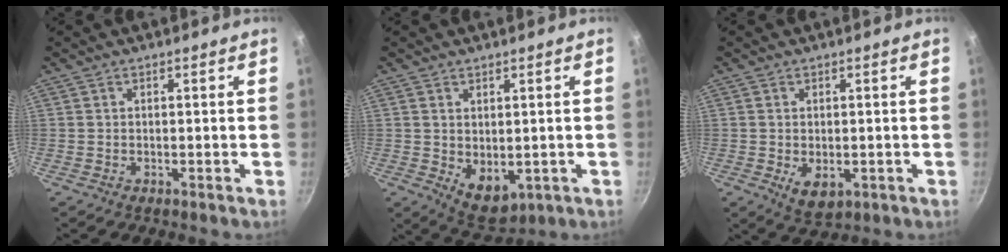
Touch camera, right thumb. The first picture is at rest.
{"total": 7.2, "force": [0.2, 4.8, 5.3], "torque": [-0.062, -0.019, 0.025]}
{"total": 5.1, "force": [-0.9, 3.3, 3.8], "torque": [-0.057, -0.014, -0.007]}